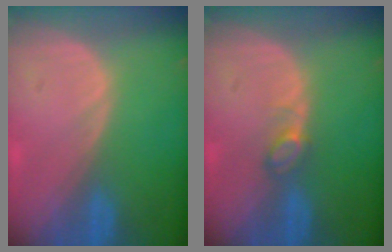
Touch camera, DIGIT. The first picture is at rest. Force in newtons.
{"total": 2.2, "press": 2.2, "slide": 0.3}